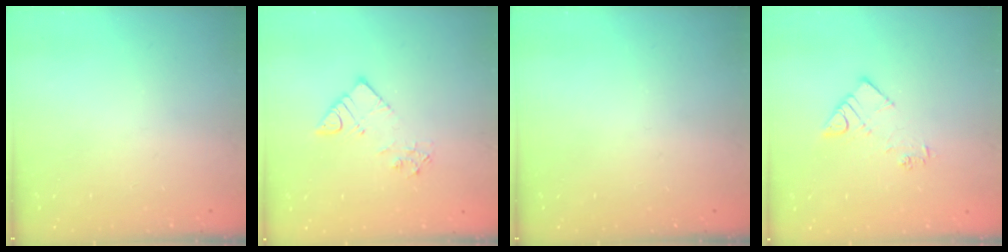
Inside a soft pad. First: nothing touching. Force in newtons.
{"total": 6.3, "press": 6.3, "slide": 0.4}
{"total": 0.0}
{"total": 7.7, "press": 7.7, "slide": 0.2}